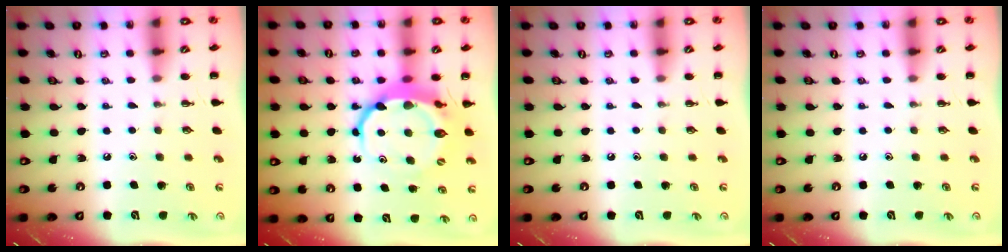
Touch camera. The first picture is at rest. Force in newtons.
{"total": 8.5, "press": 8.4, "slide": 1.6}
{"total": 0.0}
{"total": 0.0}